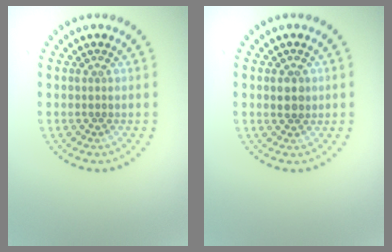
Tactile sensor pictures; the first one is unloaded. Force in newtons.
{"total": 1.7, "press": 1.6, "slide": 0.6}